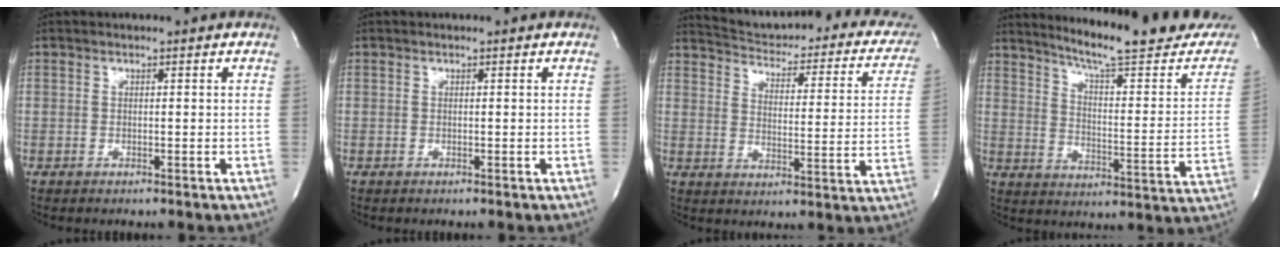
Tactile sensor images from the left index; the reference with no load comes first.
{"total": 0.0}
{"total": 23.5, "force": [20.7, 6.4, 9.3], "torque": [-0.123, -0.044, 0.236]}
{"total": 21.4, "force": [19.3, 0.9, 9.2], "torque": [-0.130, -0.087, 0.247]}